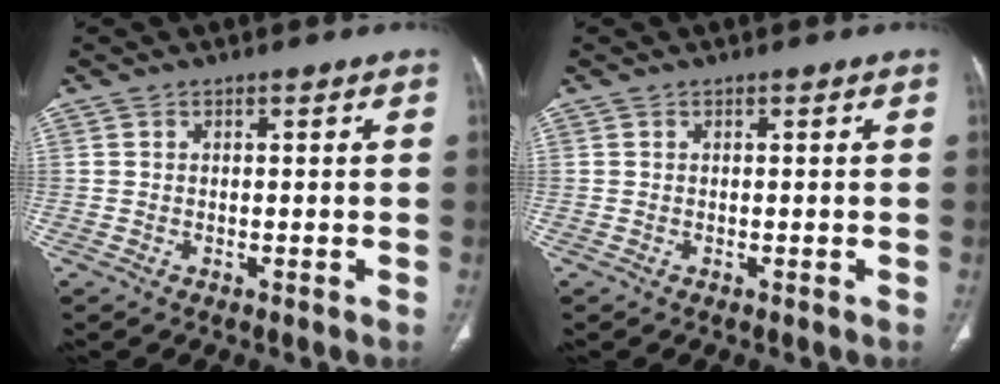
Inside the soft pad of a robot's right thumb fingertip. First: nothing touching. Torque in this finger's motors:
{"motor_torque": [0.00, 0.00, -0.26, 0.26, 0.01]}